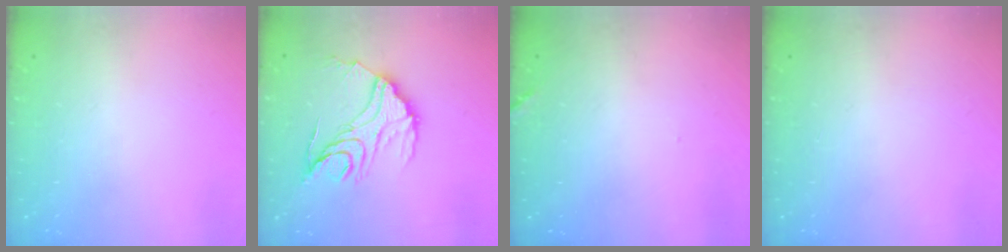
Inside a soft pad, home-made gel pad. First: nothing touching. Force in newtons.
{"total": 16.6, "press": 16.6, "slide": 1.3}
{"total": 5.8, "press": 5.8, "slide": 0.2}
{"total": 0.0}